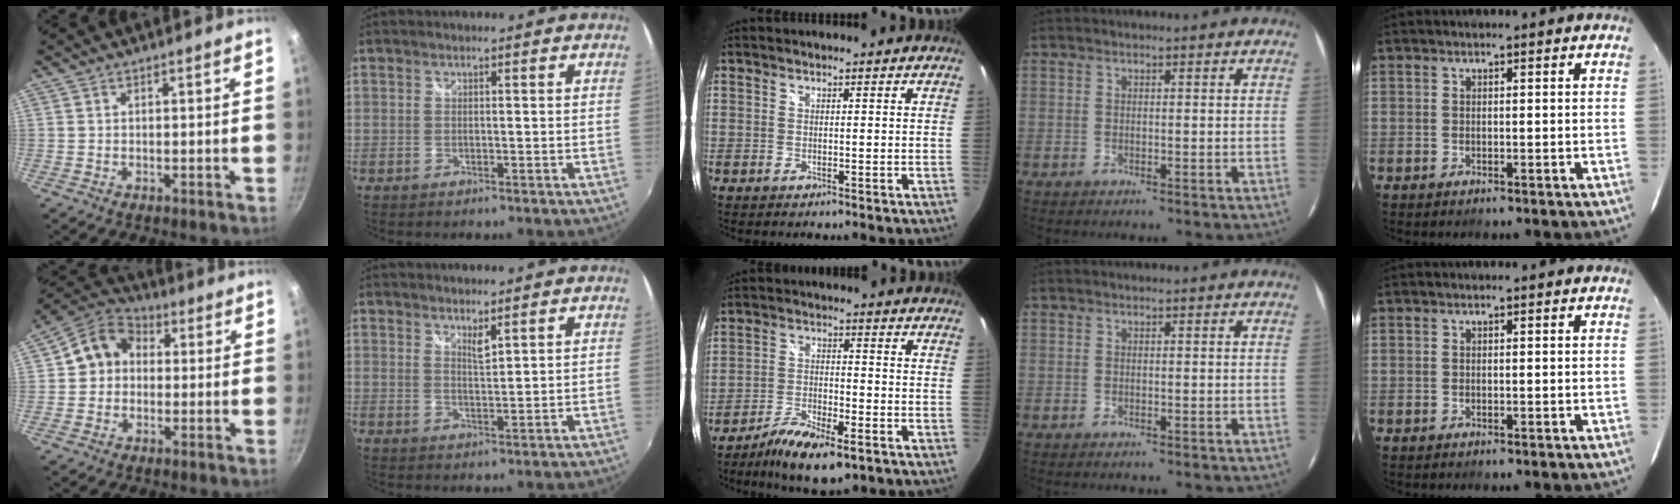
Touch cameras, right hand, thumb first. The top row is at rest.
{"thumb": {"total": 9.1, "force": [0.6, 7.9, 4.5], "torque": [-0.043, 0.024, -0.013]}, "index": {"total": 2.3, "force": [1.8, 0.3, 1.4], "torque": [-0.023, -0.003, 0.029]}, "middle": {"total": 10.1, "force": [-6.9, 3.2, 6.7], "torque": [-0.148, -0.022, -0.127]}}